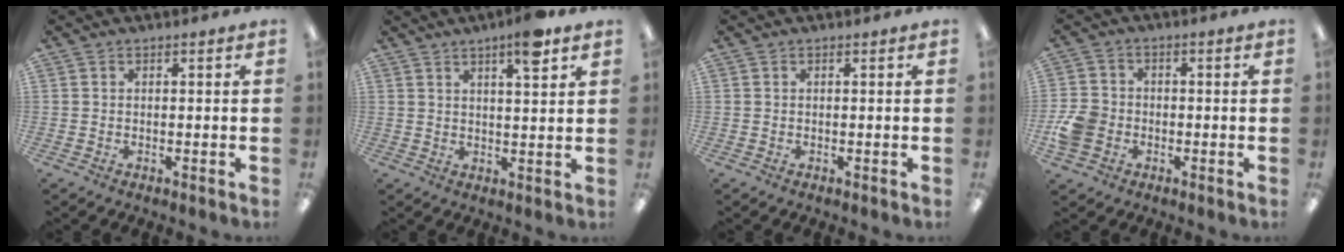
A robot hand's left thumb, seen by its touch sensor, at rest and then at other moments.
{"total": 7.2, "force": [4.8, 1.1, 5.3], "torque": [-0.075, -0.021, 0.072]}
{"total": 0.0}
{"total": 6.9, "force": [-2.1, 5.6, 3.4], "torque": [-0.076, 0.017, -0.036]}